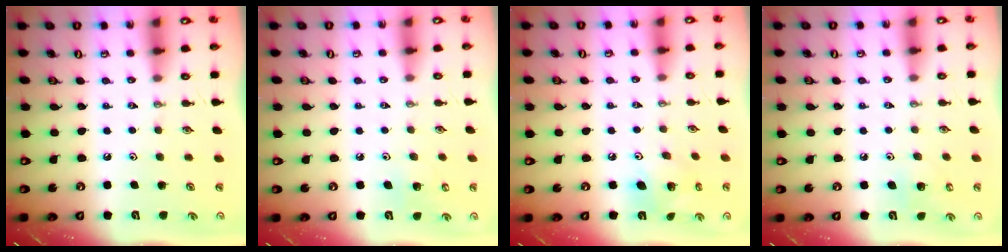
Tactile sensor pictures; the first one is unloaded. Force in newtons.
{"total": 5.5, "press": 5.5, "slide": 1.0}
{"total": 8.7, "press": 8.7, "slide": 0.5}
{"total": 7.5, "press": 7.4, "slide": 1.1}